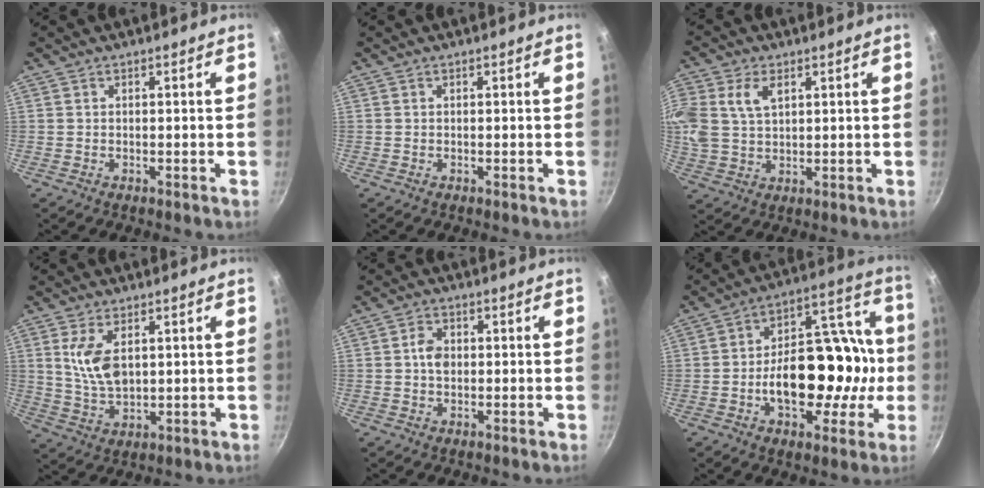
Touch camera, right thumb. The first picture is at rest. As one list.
[{"total": 0.0}, {"total": 12.6, "force": [4.0, 8.3, 8.6], "torque": [-0.214, 0.003, 0.081]}, {"total": 8.0, "force": [2.2, 4.3, 6.4], "torque": [-0.117, -0.013, 0.054]}, {"total": 3.6, "force": [0.1, 2.7, 2.4], "torque": [-0.034, 0.006, -0.003]}, {"total": 23.2, "force": [-3.1, 12.8, 19.1], "torque": [-0.248, 0.048, -0.037]}]